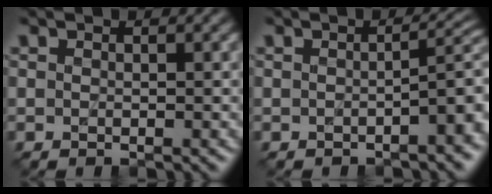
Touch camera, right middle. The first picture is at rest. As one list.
[{"total": 3.8, "force": [-1.5, 1.2, 3.3], "torque": [-0.040, 0.009, -0.022]}]